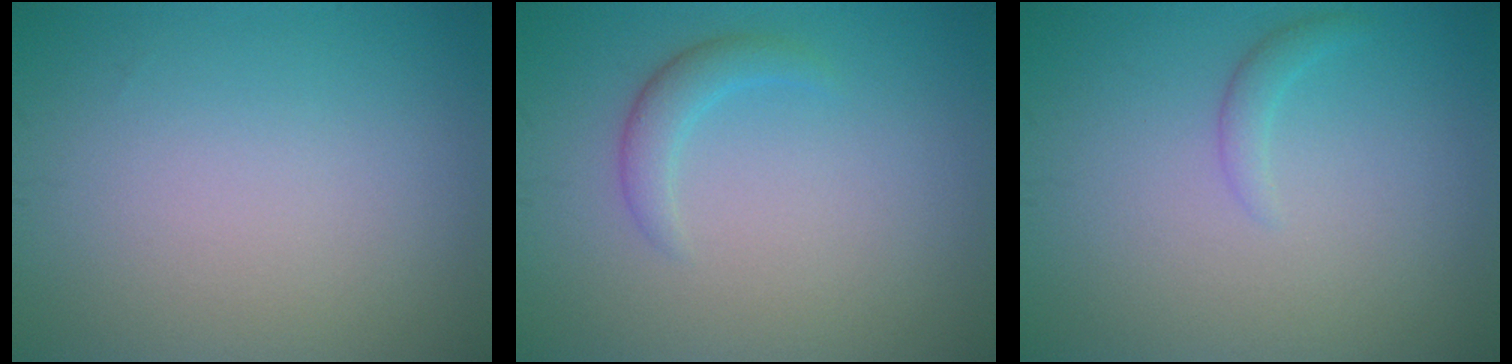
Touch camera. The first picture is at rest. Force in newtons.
{"total": 1.8, "press": 1.8, "slide": 0.0}
{"total": 1.1, "press": 1.1, "slide": 0.1}